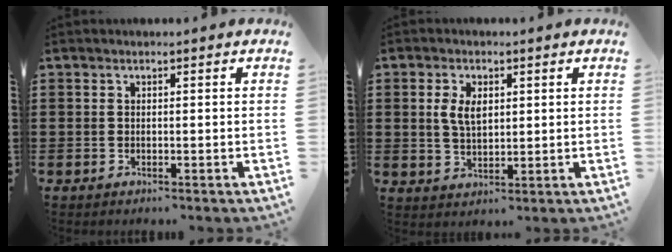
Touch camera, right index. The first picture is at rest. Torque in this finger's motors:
{"motor_torque": [0.56, -0.05, 0.23, 0.08]}